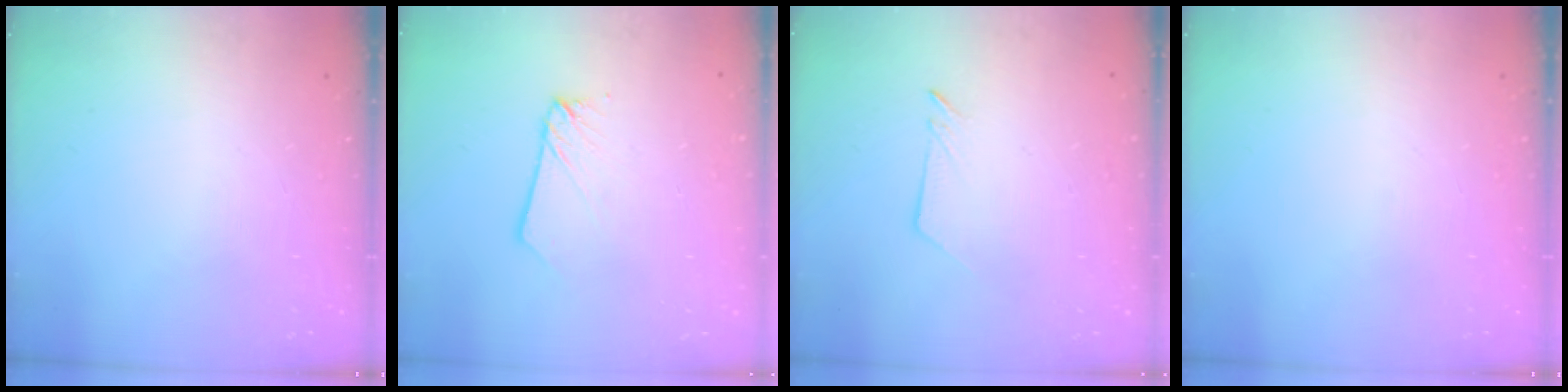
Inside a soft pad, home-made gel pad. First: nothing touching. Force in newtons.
{"total": 2.5, "press": 2.5, "slide": 0.1}
{"total": 2.5, "press": 2.5, "slide": 0.2}
{"total": 0.0}